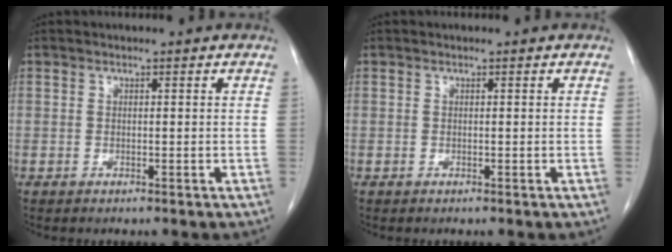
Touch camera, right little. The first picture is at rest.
{"total": 0.0}